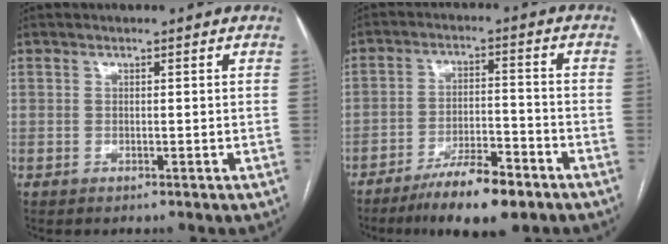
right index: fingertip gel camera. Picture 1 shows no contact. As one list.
[{"total": 10.2, "force": [-7.2, 2.2, 6.9], "torque": [-0.114, -0.009, -0.121]}]